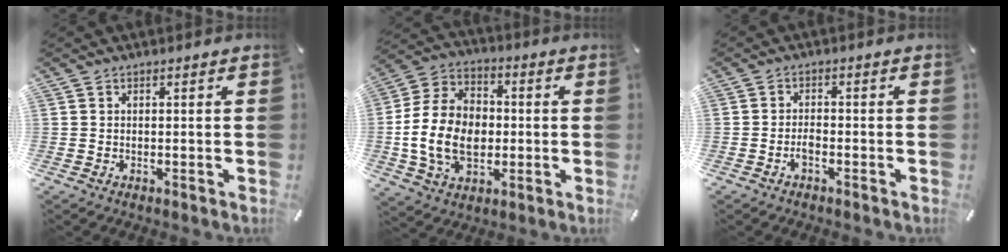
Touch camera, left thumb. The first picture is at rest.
{"total": 15.6, "force": [-2.5, 11.8, 10.0], "torque": [-0.223, 0.018, -0.045]}
{"total": 2.4, "force": [-1.5, 1.0, 1.6], "torque": [-0.029, 0.009, -0.028]}